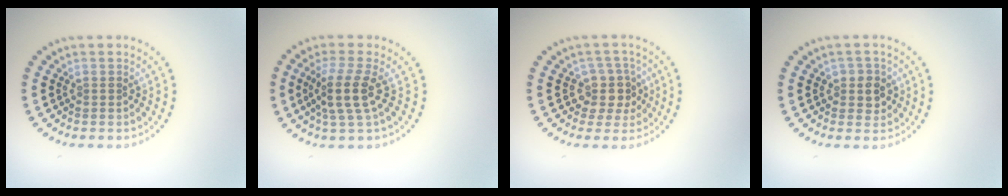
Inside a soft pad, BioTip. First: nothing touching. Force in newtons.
{"total": 3.5, "press": 2.8, "slide": 2.1}
{"total": 2.9, "press": 2.2, "slide": 1.8}
{"total": 2.0, "press": 1.8, "slide": 0.7}